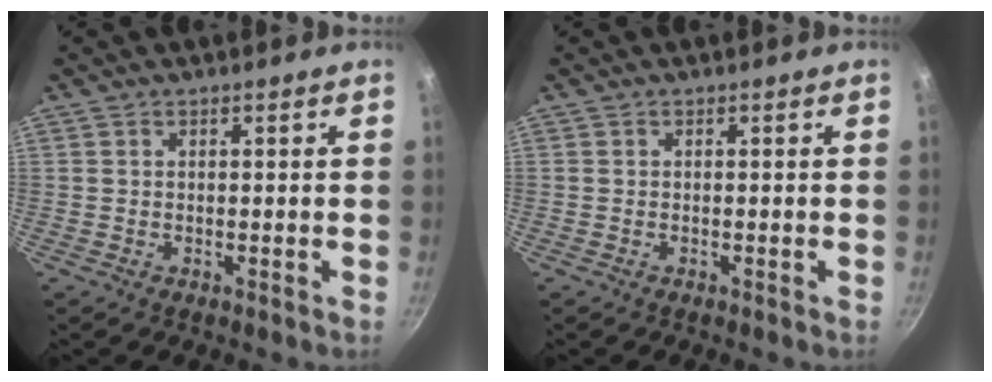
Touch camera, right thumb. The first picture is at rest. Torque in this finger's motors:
{"motor_torque": [0.30, 0.05, 0.45, -0.14, 0.05]}